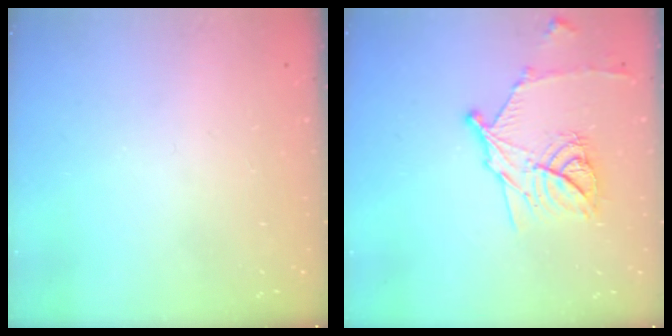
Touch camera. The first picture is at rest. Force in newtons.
{"total": 14.9, "press": 14.9, "slide": 0.8}